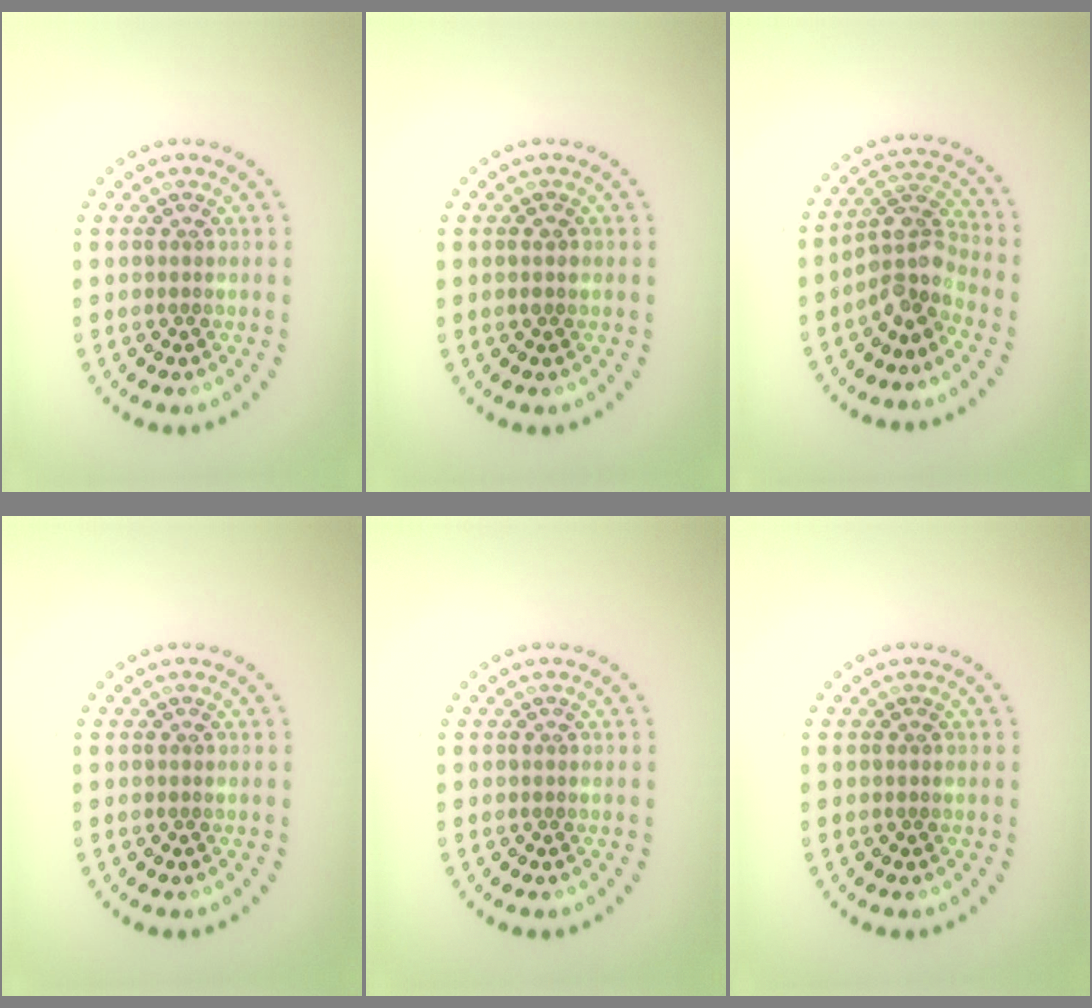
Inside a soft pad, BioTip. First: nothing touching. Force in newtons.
{"total": 1.0, "press": 1.0, "slide": 0.1}
{"total": 3.8, "press": 2.9, "slide": 2.5}
{"total": 0.0}
{"total": 0.0}
{"total": 0.0}